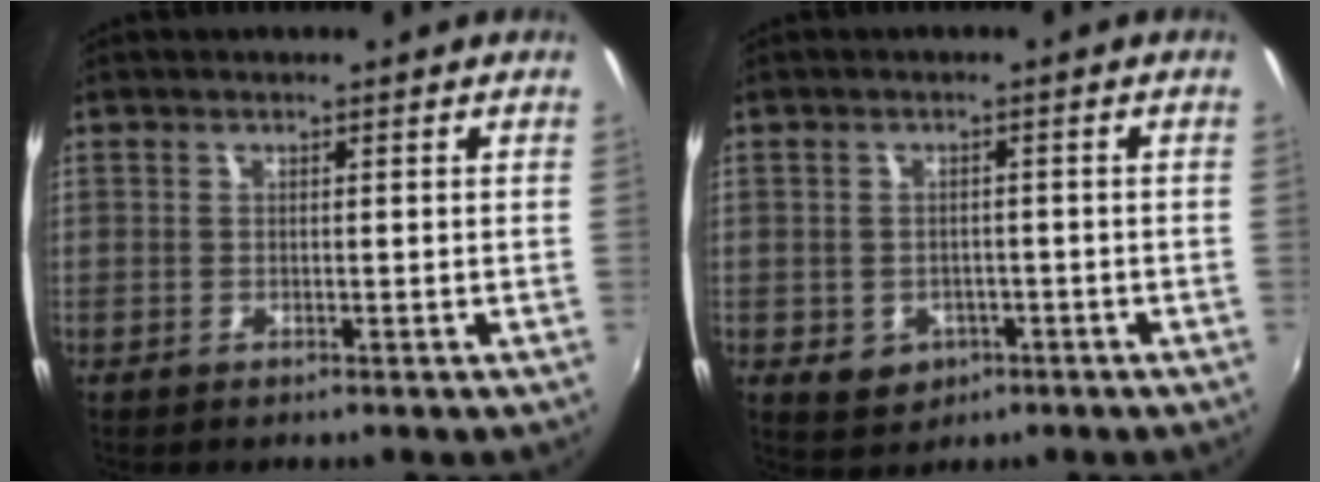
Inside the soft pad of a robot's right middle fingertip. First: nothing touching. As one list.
[{"total": 5.4, "force": [-2.0, 4.5, 2.0], "torque": [-0.051, -0.003, -0.016]}]